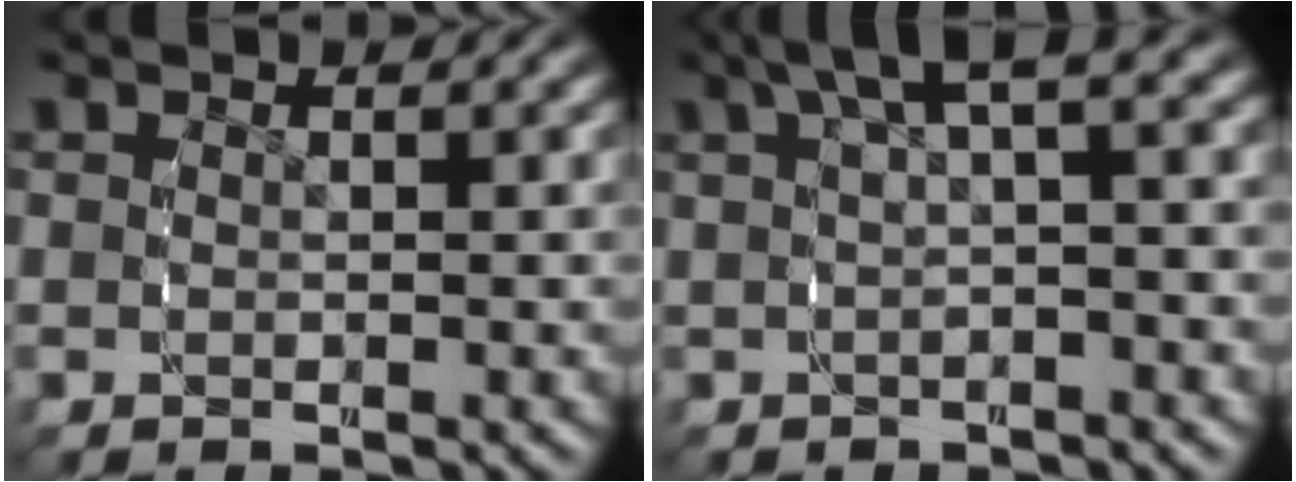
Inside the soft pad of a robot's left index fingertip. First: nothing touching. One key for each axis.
{"total": 4.8, "fx": 2.1, "fy": 1.7, "fz": 4.0, "tx": -0.060, "ty": 0.023, "tz": 0.028}